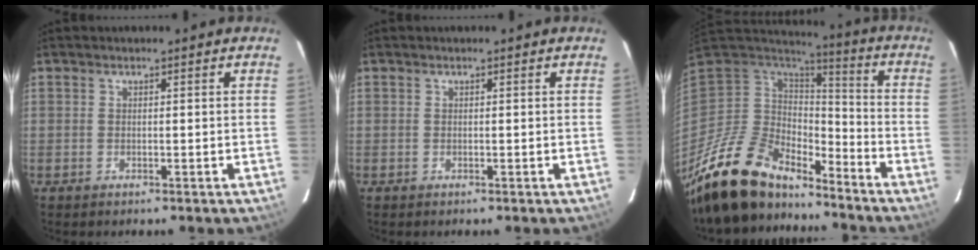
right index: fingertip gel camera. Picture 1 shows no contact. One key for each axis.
{"total": 0.0}
{"total": 19.4, "fx": -16.3, "fy": 7.2, "fz": 7.7, "tx": -0.166, "ty": -0.018, "tz": -0.287}